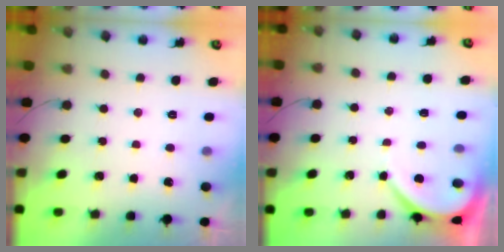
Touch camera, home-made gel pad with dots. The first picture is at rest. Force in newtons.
{"total": 3.9, "press": 3.9, "slide": 0.4}